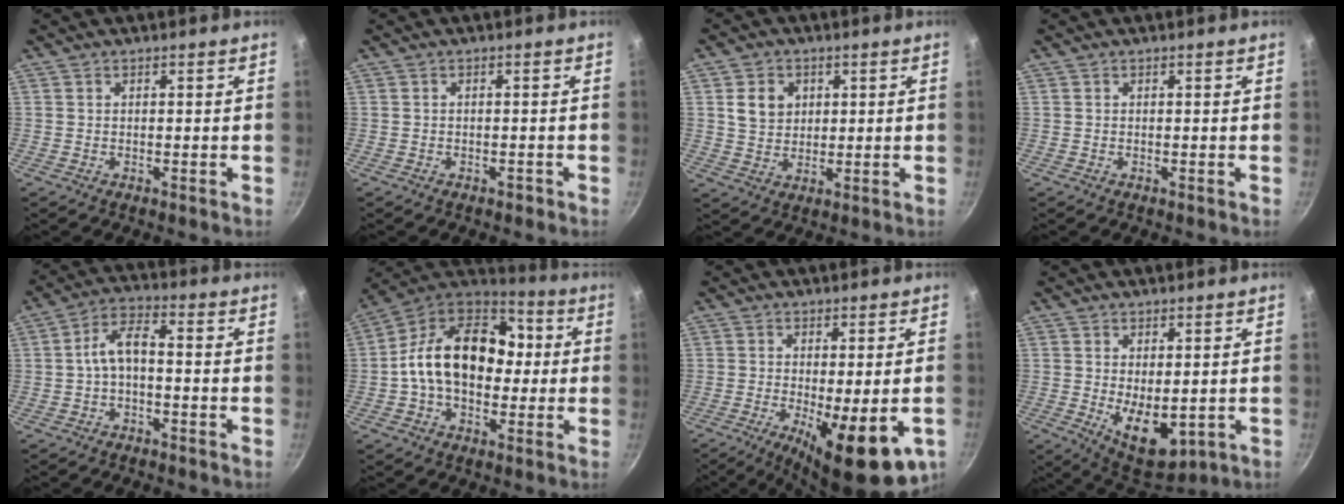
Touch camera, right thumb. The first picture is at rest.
{"total": 0.9, "force": [-0.6, 0.5, 0.4], "torque": [-0.005, 0.003, -0.011]}
{"total": 6.3, "force": [1.9, 5.2, 3.0], "torque": [-0.029, -0.009, 0.038]}
{"total": 0.0}
{"total": 6.4, "force": [-0.7, 3.3, 5.4], "torque": [-0.098, 0.031, -0.022]}
{"total": 20.0, "force": [0.3, 13.3, 14.9], "torque": [-0.223, 0.042, -0.001]}
{"total": 15.5, "force": [-5.8, 5.0, 13.5], "torque": [-0.169, -0.016, -0.071]}
{"total": 9.6, "force": [-1.4, 5.0, 8.0], "torque": [-0.104, -0.015, 0.001]}